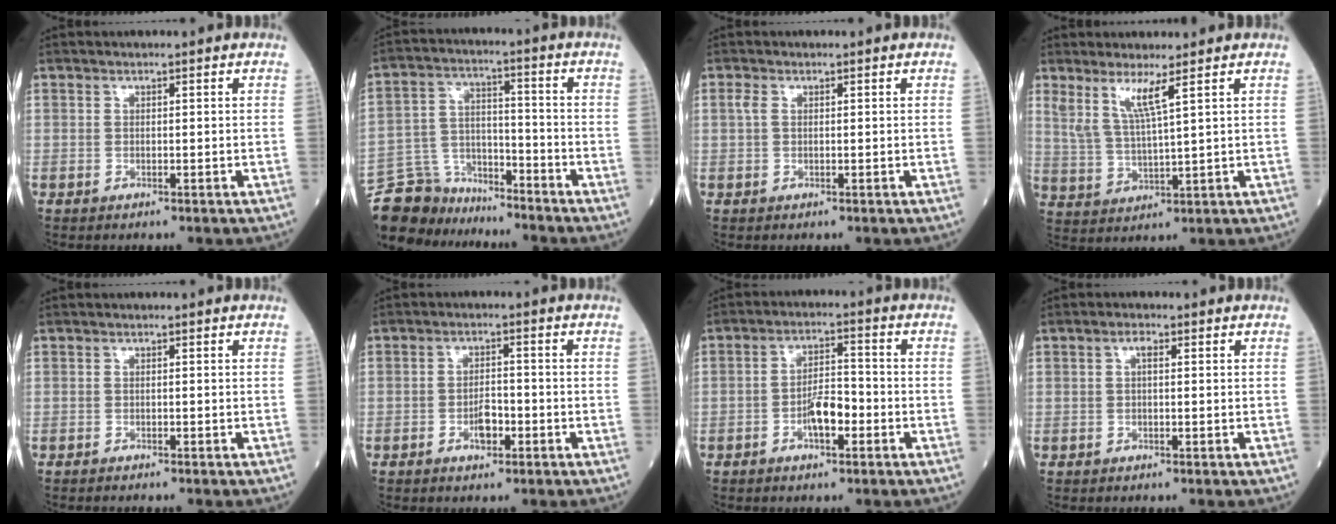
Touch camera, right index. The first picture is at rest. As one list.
[{"total": 11.2, "force": [-10.5, 4.0, 0.3], "torque": [-0.015, 0.036, -0.193]}, {"total": 1.1, "force": [0.3, 0.6, 0.8], "torque": [-0.026, 0.011, 0.009]}, {"total": 5.5, "force": [3.3, -0.5, 4.4], "torque": [-0.090, -0.012, 0.069]}, {"total": 1.0, "force": [-0.9, 0.0, 0.4], "torque": [-0.006, -0.001, -0.013]}, {"total": 3.4, "force": [-1.5, 1.3, 2.7], "torque": [-0.049, 0.003, -0.024]}, {"total": 5.6, "force": [-2.1, 1.9, 4.9], "torque": [-0.091, 0.010, -0.038]}, {"total": 1.3, "force": [0.3, 0.5, 1.2], "torque": [-0.023, 0.004, 0.002]}]